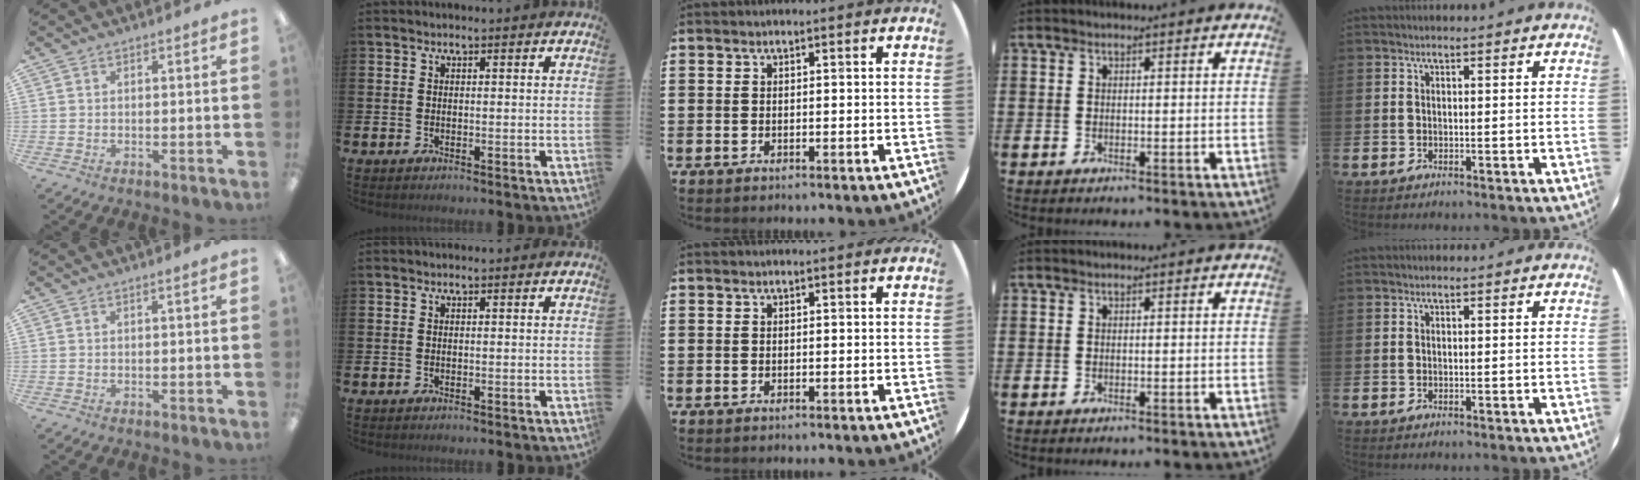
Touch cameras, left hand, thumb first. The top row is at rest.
{}